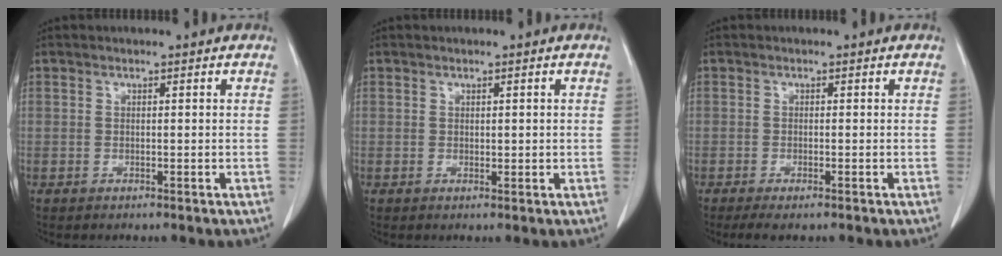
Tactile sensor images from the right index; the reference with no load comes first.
{"total": 0.9, "force": [0.2, 0.7, 0.6], "torque": [-0.006, -0.002, 0.007]}
{"total": 2.3, "force": [-1.5, 0.6, 1.7], "torque": [-0.029, -0.007, -0.023]}